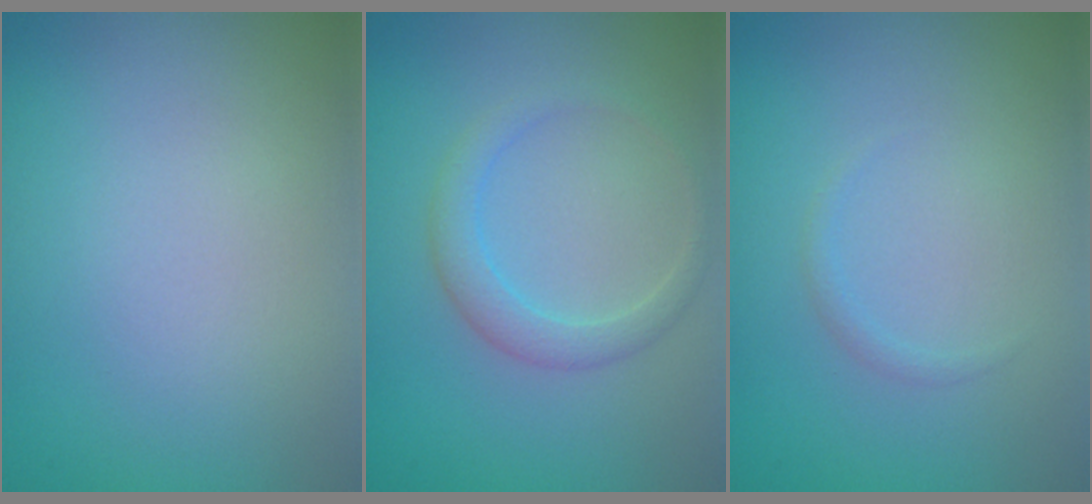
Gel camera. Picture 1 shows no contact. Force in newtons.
{"total": 2.2, "press": 2.2, "slide": 0.1}
{"total": 0.5, "press": 0.5, "slide": 0.0}